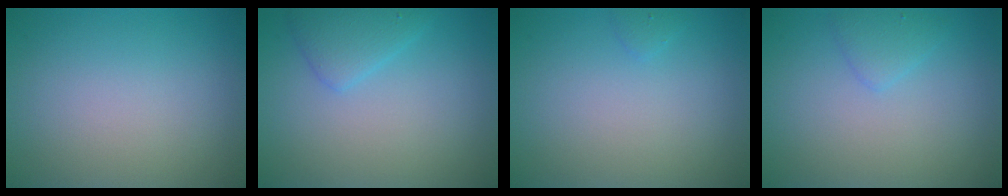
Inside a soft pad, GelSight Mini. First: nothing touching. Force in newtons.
{"total": 2.4, "press": 2.4, "slide": 0.1}
{"total": 0.5, "press": 0.5, "slide": 0.1}
{"total": 1.5, "press": 1.5, "slide": 0.1}